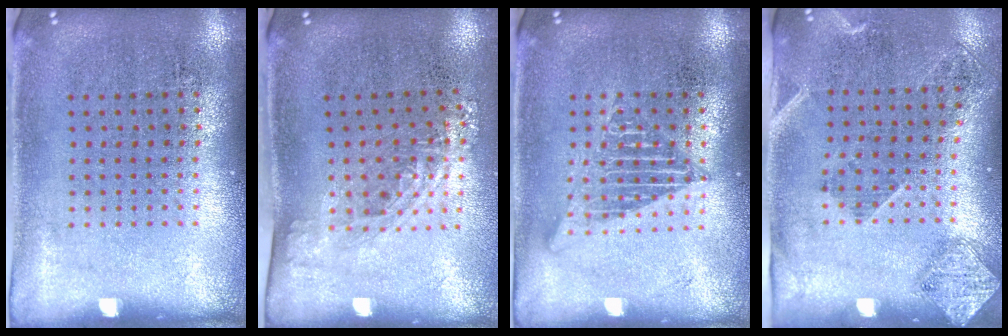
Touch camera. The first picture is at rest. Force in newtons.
{"total": 1.4, "press": 1.0, "slide": 0.9}
{"total": 2.4, "press": 2.4, "slide": 0.2}
{"total": 1.7, "press": 1.3, "slide": 1.1}